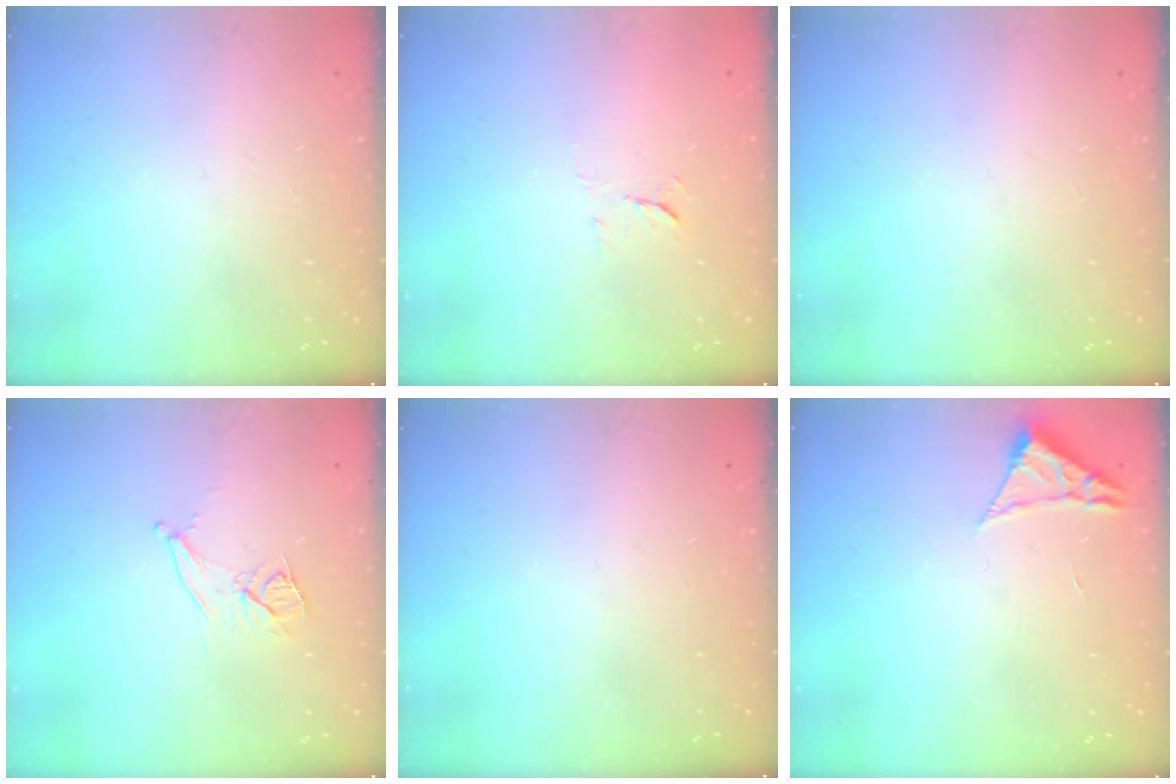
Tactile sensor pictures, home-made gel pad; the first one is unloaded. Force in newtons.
{"total": 5.4, "press": 5.3, "slide": 0.7}
{"total": 0.0}
{"total": 8.5, "press": 7.8, "slide": 3.3}
{"total": 0.0}
{"total": 2.3, "press": 2.3, "slide": 0.4}